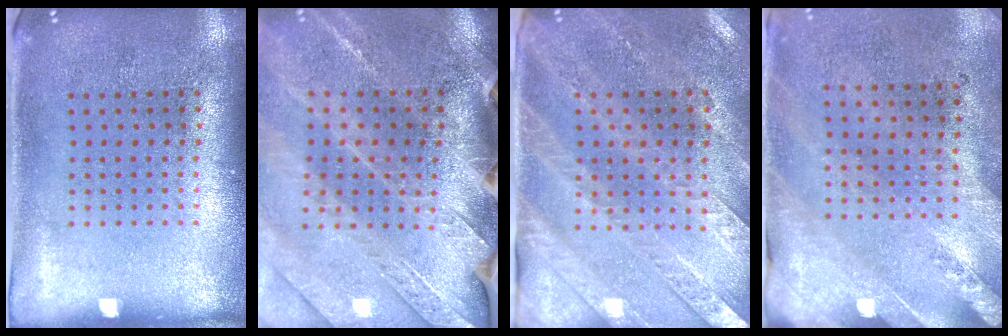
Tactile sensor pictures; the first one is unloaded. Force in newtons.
{"total": 2.8, "press": 2.8, "slide": 0.7}
{"total": 3.0, "press": 2.7, "slide": 1.4}
{"total": 2.5, "press": 2.0, "slide": 1.4}